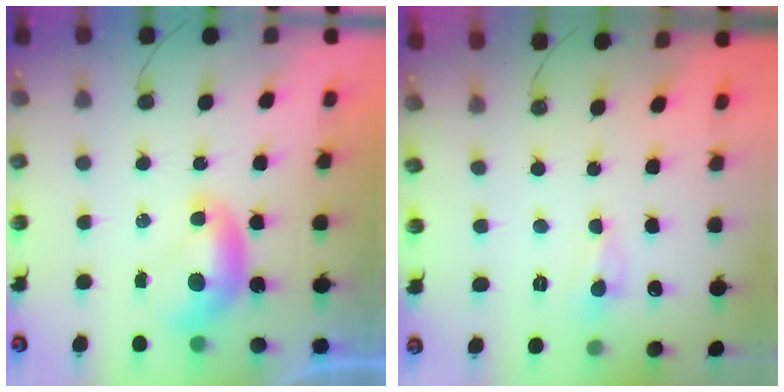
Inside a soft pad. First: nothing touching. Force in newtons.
{"total": 0.6, "press": 0.5, "slide": 0.4}